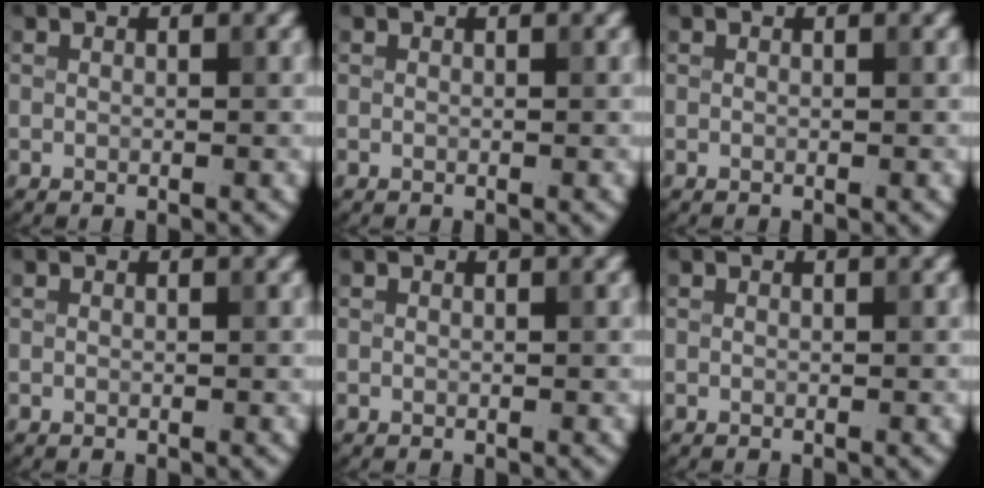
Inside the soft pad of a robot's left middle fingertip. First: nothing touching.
{"total": 0.0}
{"total": 0.0}
{"total": 0.0}
{"total": 0.0}
{"total": 0.0}